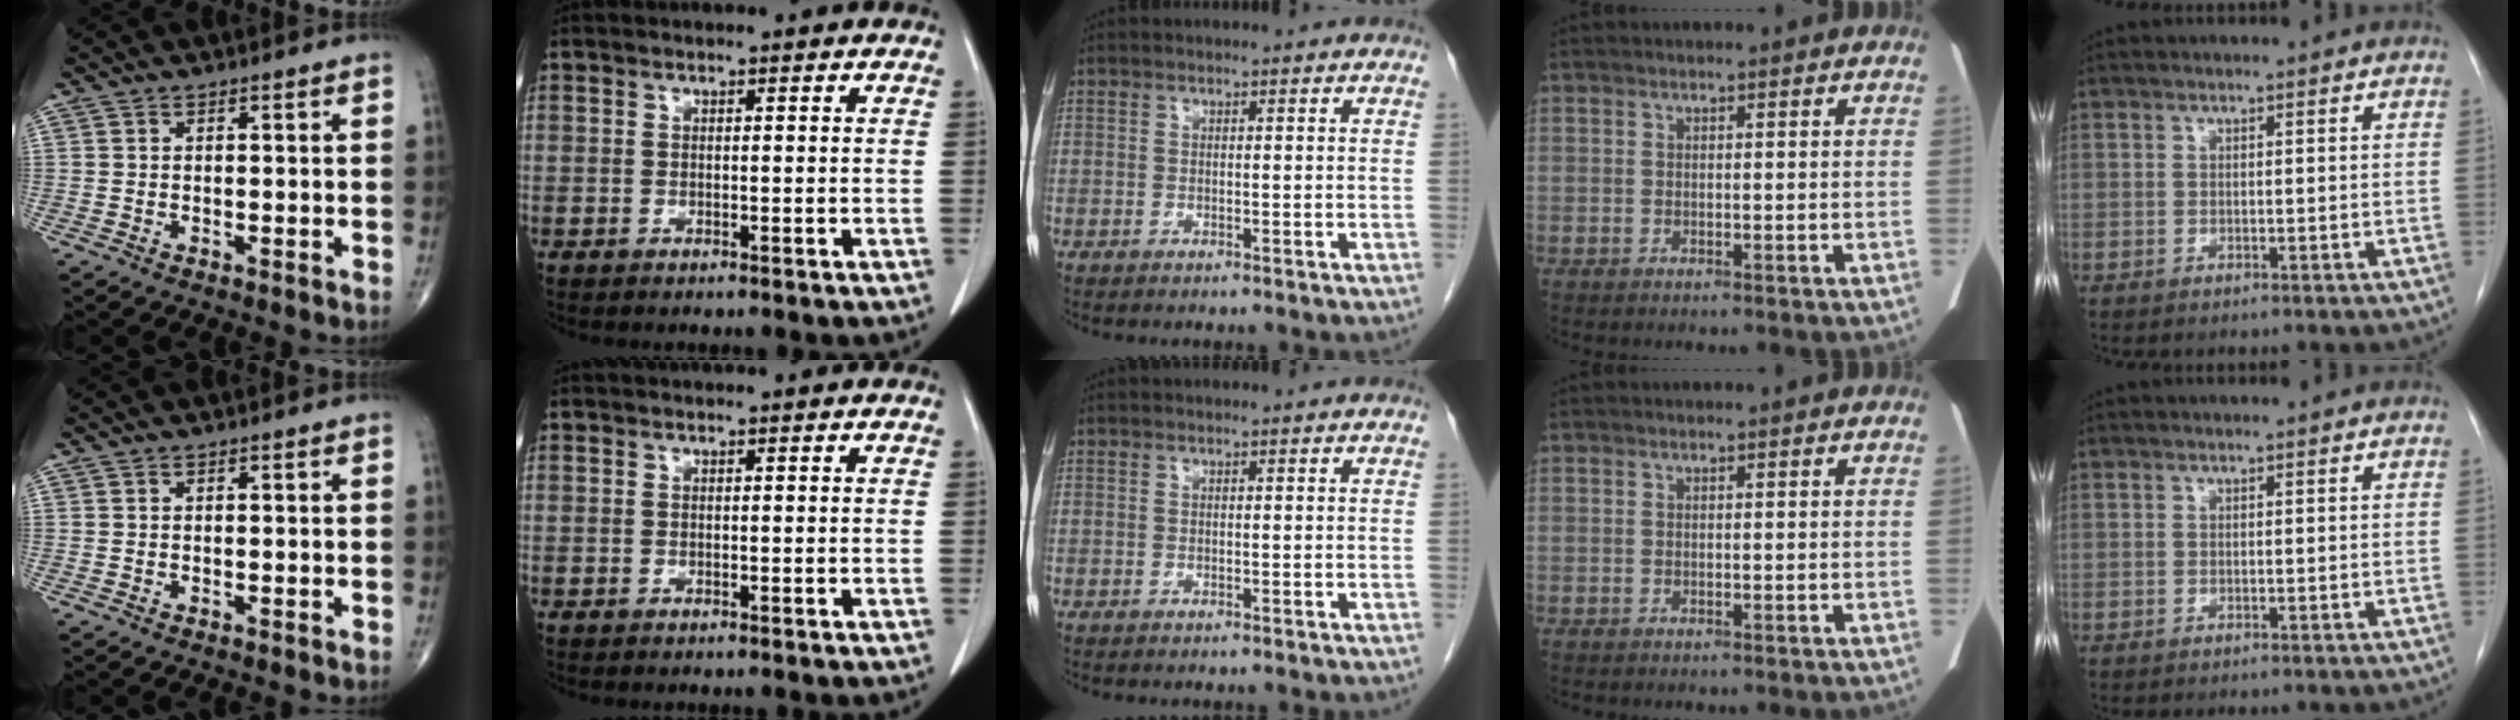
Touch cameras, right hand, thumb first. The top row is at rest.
{}